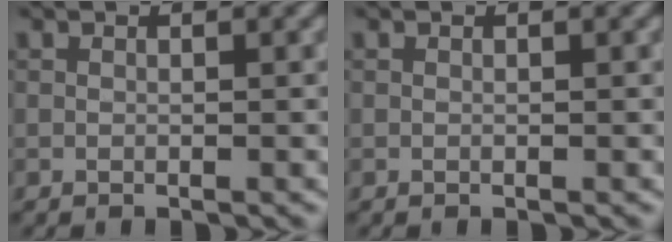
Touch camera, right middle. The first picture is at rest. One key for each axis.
{"total": 0.0}